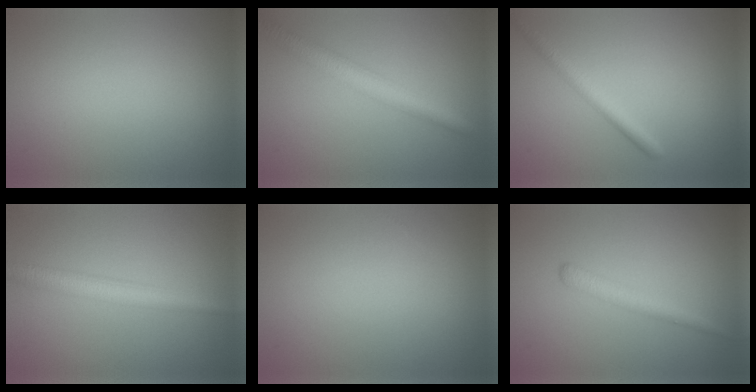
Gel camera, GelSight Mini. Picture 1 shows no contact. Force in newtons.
{"total": 3.8, "press": 3.8, "slide": 0.1}
{"total": 2.2, "press": 2.2, "slide": 0.0}
{"total": 3.7, "press": 3.7, "slide": 0.0}
{"total": 0.0}
{"total": 2.1, "press": 2.1, "slide": 0.1}